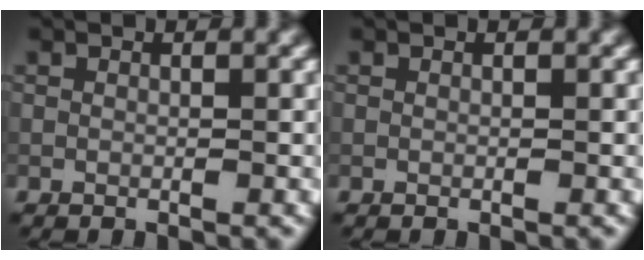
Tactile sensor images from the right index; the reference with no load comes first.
{"total": 0.0}